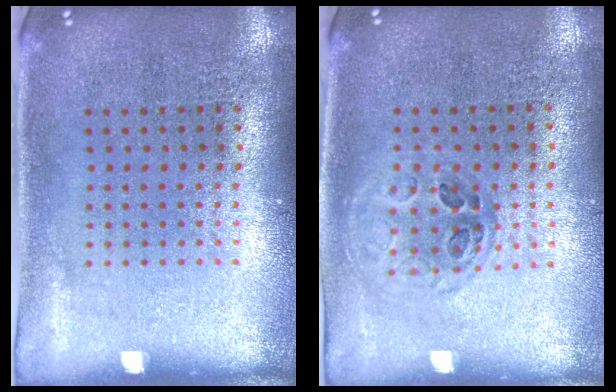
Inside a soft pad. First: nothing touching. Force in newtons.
{"total": 1.0, "press": 0.9, "slide": 0.4}